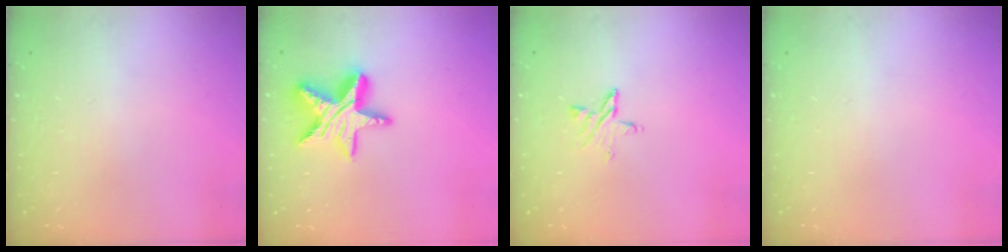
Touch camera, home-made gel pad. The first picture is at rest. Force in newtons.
{"total": 16.8, "press": 16.7, "slide": 1.4}
{"total": 4.2, "press": 4.2, "slide": 0.4}
{"total": 0.0}